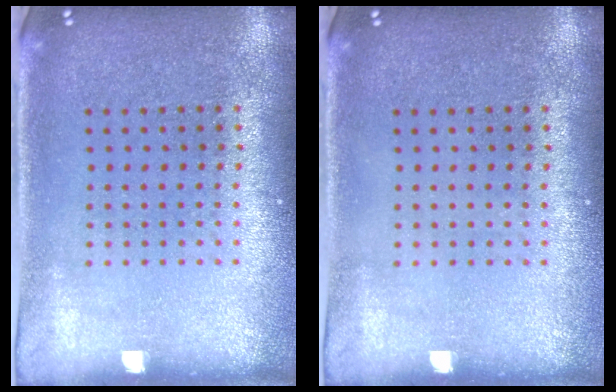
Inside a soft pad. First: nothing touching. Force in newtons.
{"total": 0.0}